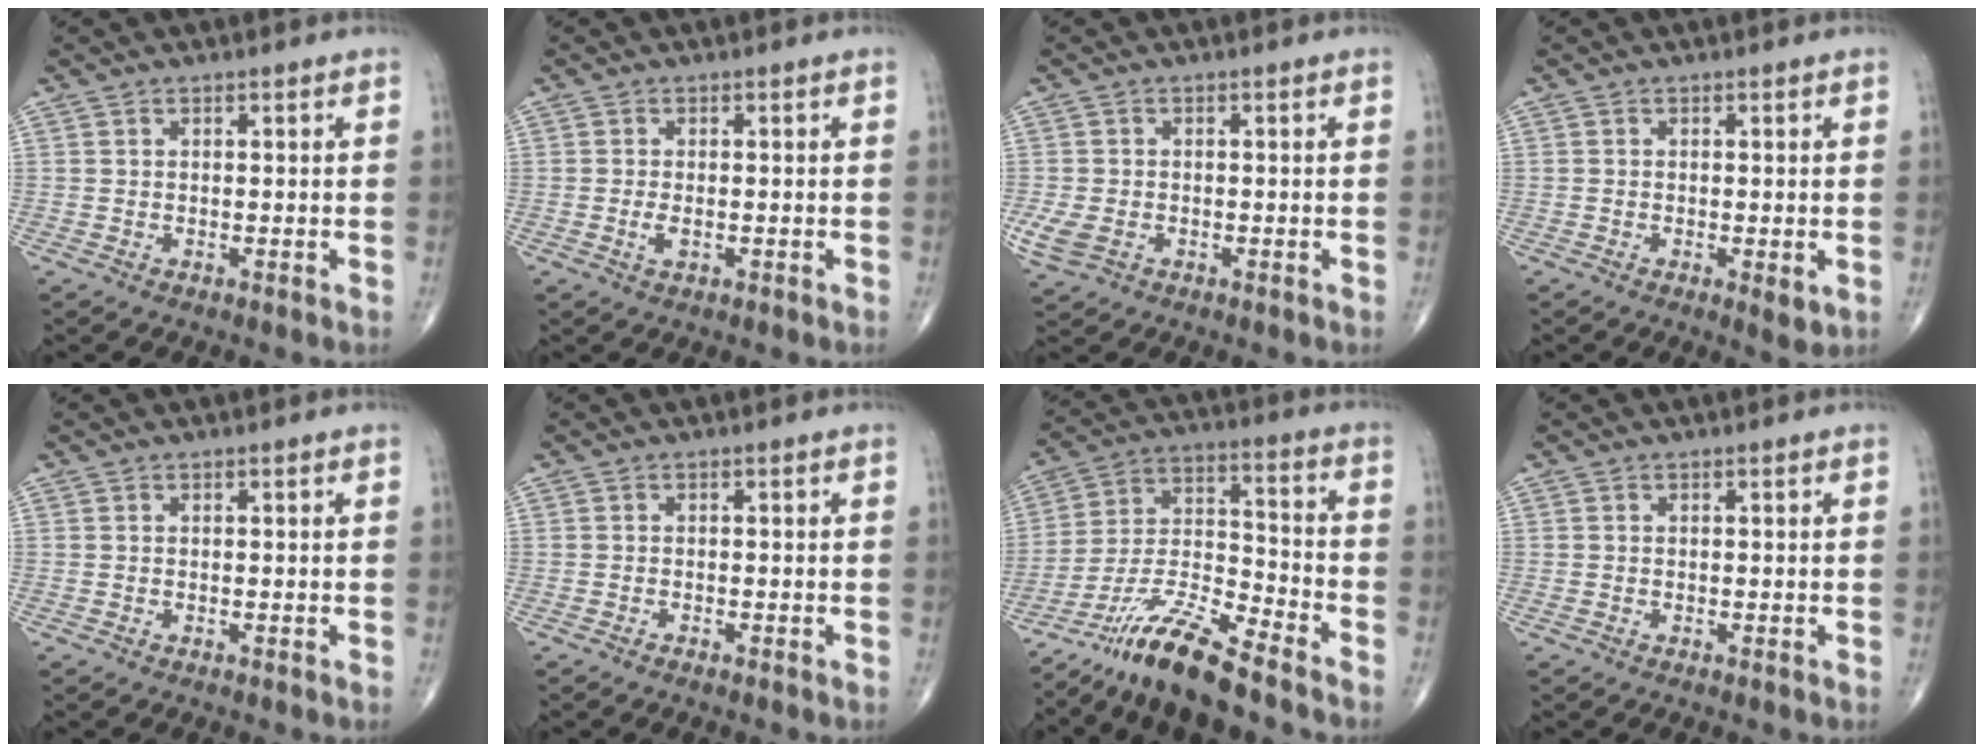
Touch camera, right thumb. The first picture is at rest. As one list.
[{"total": 1.9, "force": [-0.4, 0.9, 1.6], "torque": [-0.032, -0.001, -0.008]}, {"total": 4.3, "force": [-1.3, 3.0, 2.8], "torque": [-0.071, 0.000, -0.019]}, {"total": 2.5, "force": [-0.6, 0.9, 2.2], "torque": [-0.036, -0.009, -0.010]}, {"total": 0.0}, {"total": 0.7, "force": [-0.6, 0.1, 0.4], "torque": [-0.011, 0.004, -0.009]}, {"total": 14.5, "force": [-11.5, 2.2, 8.4], "torque": [-0.163, 0.073, -0.215]}, {"total": 0.0}]